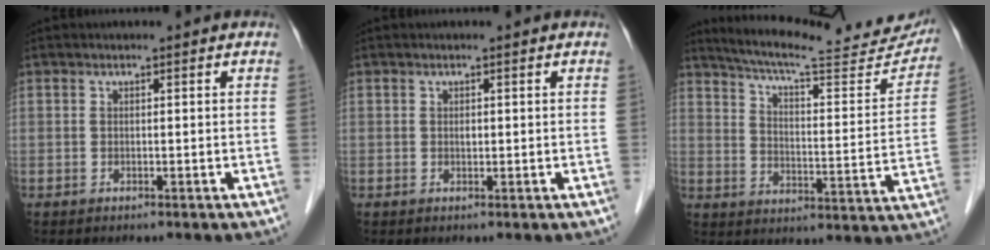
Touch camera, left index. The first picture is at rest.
{"total": 1.1, "force": [-1.1, 0.2, 0.2], "torque": [-0.004, -0.005, -0.018]}
{"total": 21.7, "force": [19.7, 3.1, 8.5], "torque": [-0.124, -0.047, 0.248]}